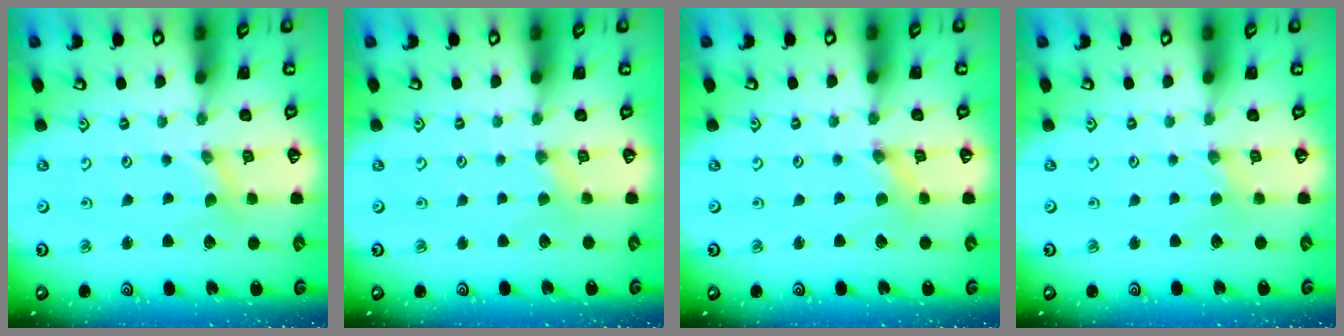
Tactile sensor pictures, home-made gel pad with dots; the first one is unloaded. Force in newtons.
{"total": 1.8, "press": 1.8, "slide": 0.3}
{"total": 0.0}
{"total": 1.5, "press": 1.4, "slide": 0.3}